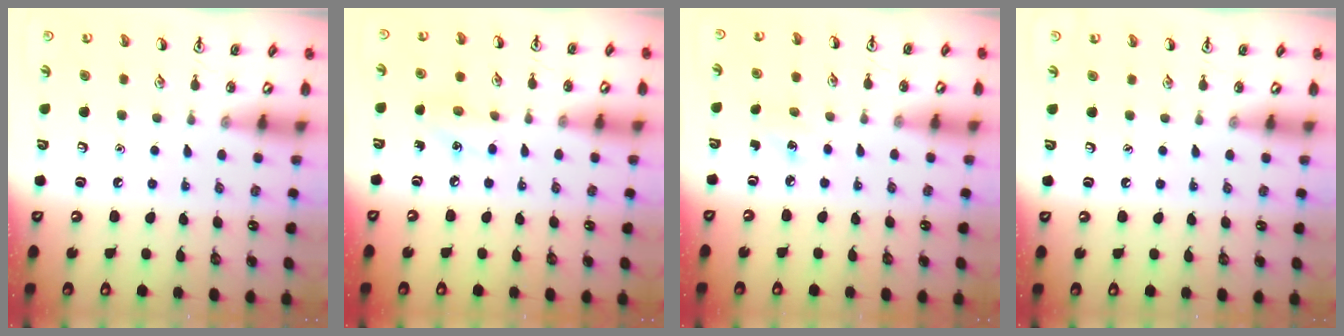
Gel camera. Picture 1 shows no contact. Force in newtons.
{"total": 6.0, "press": 5.8, "slide": 1.7}
{"total": 1.9, "press": 1.7, "slide": 0.7}
{"total": 0.0}